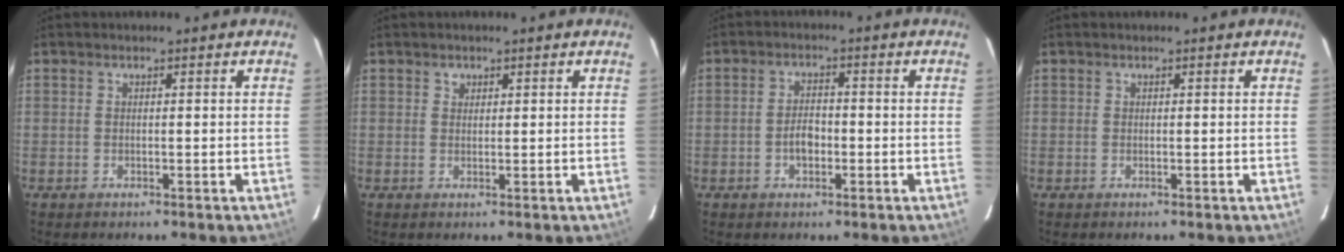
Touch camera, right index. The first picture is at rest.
{"total": 1.0, "force": [0.6, 0.8, 0.1], "torque": [0.003, 0.006, 0.008]}
{"total": 3.7, "force": [-1.2, 2.2, 2.7], "torque": [-0.050, 0.006, -0.018]}
{"total": 0.0}